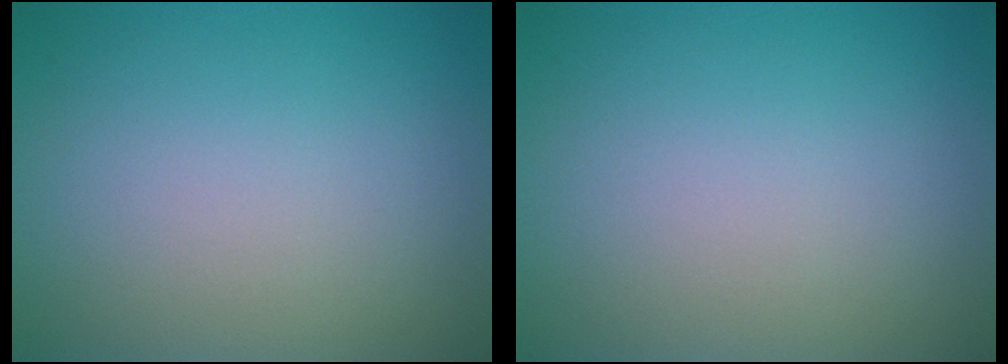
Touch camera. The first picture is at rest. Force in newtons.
{"total": 0.0}